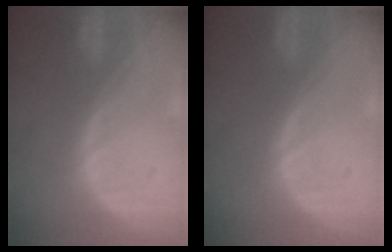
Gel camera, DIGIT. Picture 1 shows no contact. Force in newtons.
{"total": 0.0}